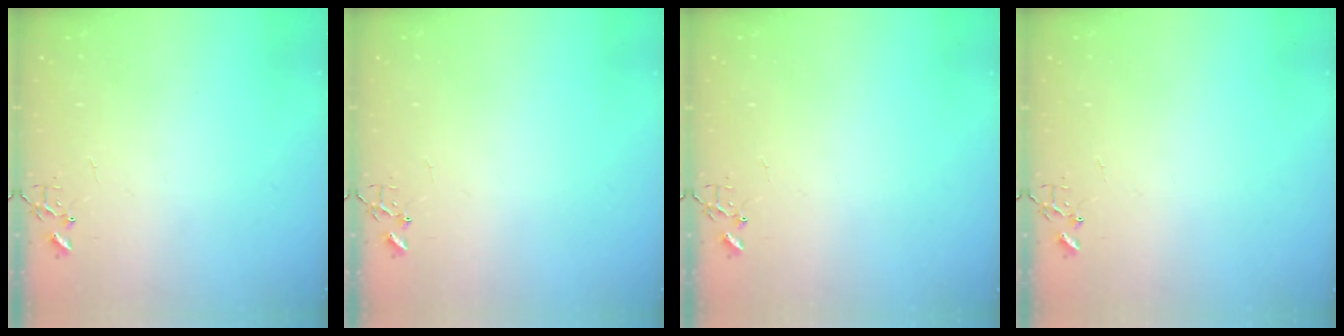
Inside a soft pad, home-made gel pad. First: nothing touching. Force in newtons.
{"total": 0.0}
{"total": 0.0}
{"total": 0.0}